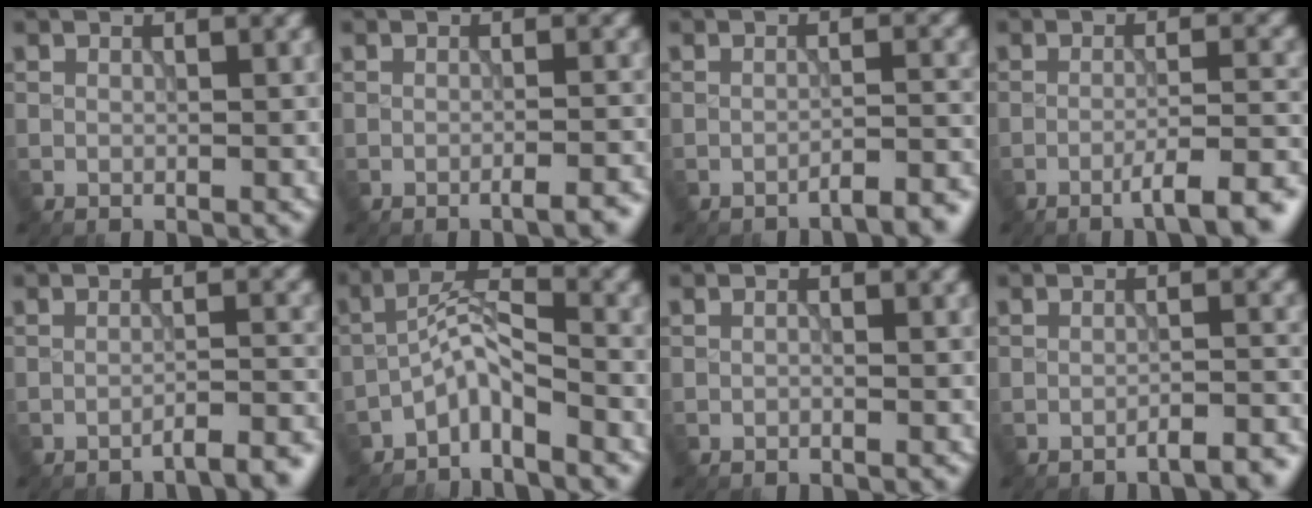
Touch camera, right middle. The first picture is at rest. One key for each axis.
{"total": 2.6, "fx": -1.7, "fy": 0.6, "fz": 1.9, "tx": -0.020, "ty": 0.006, "tz": -0.029}
{"total": 3.4, "fx": -2.7, "fy": 0.7, "fz": 1.9, "tx": -0.016, "ty": 0.009, "tz": -0.041}
{"total": 5.6, "fx": -3.4, "fy": 1.0, "fz": 4.4, "tx": -0.056, "ty": 0.008, "tz": -0.052}
{"total": 3.7, "fx": -3.1, "fy": 0.7, "fz": 2.0, "tx": -0.018, "ty": 0.010, "tz": -0.045}
{"total": 3.2, "fx": -2.4, "fy": 0.7, "fz": 2.1, "tx": -0.042, "ty": 0.014, "tz": -0.054}
{"total": 0.0}
{"total": 3.1, "fx": -2.5, "fy": 0.6, "fz": 1.7, "tx": -0.016, "ty": 0.008, "tz": -0.037}